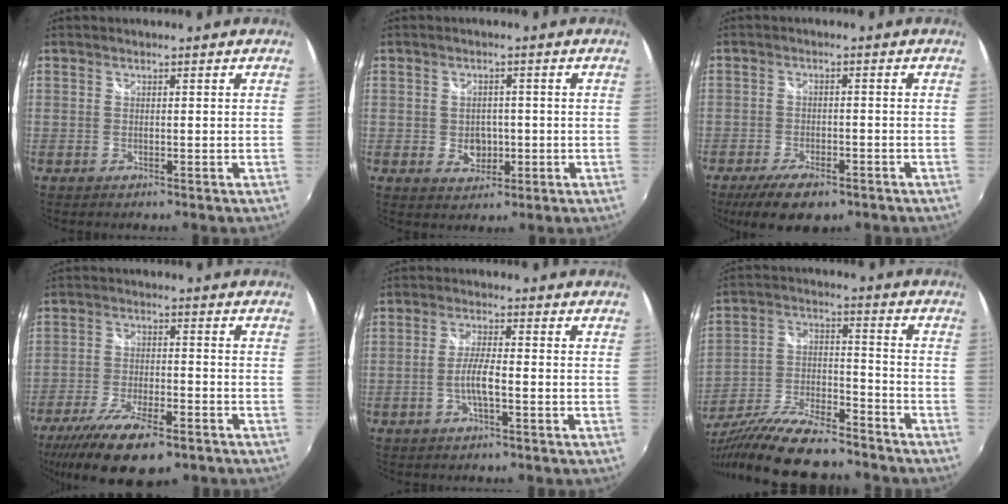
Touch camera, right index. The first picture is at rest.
{"total": 4.5, "force": [-0.8, 3.6, 2.6], "torque": [-0.044, -0.003, -0.011]}
{"total": 9.0, "force": [-6.2, 3.4, 5.5], "torque": [-0.126, -0.018, -0.101]}
{"total": 15.9, "force": [-10.9, 4.8, 10.5], "torque": [-0.220, -0.046, -0.186]}
{"total": 4.7, "force": [-1.6, 0.6, 4.4], "torque": [-0.089, 0.001, -0.031]}
{"total": 21.2, "force": [-16.9, 4.7, 11.9], "torque": [-0.234, -0.044, -0.282]}